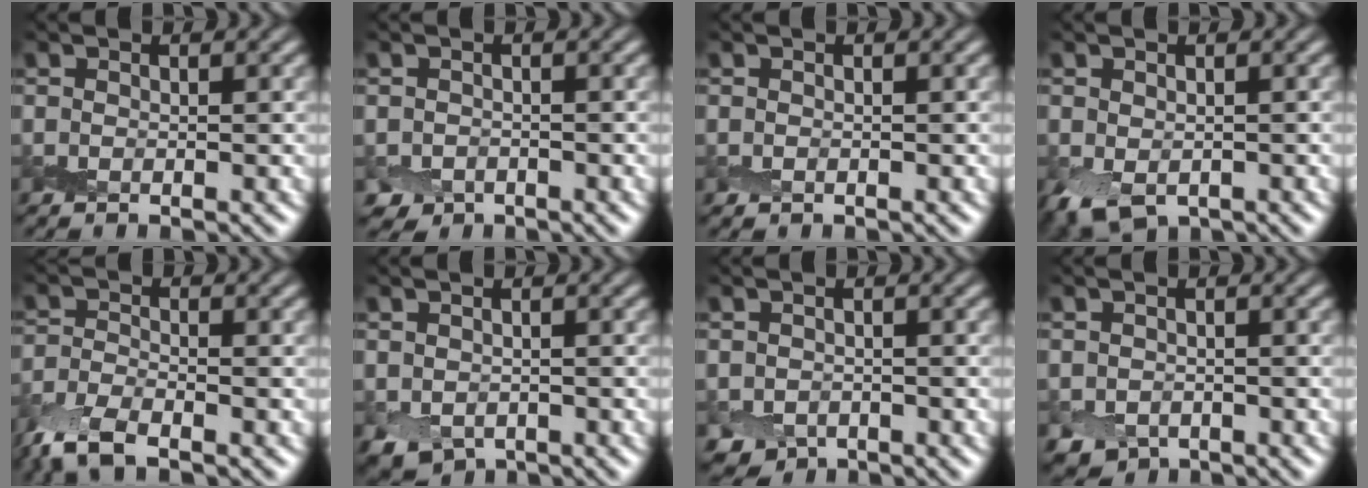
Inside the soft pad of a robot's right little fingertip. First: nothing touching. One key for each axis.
{"total": 1.9, "fx": -1.4, "fy": 1.3, "fz": 0.2, "tx": 0.004, "ty": -0.006, "tz": -0.030}
{"total": 0.0}
{"total": 2.8, "fx": -1.4, "fy": 1.8, "fz": 1.6, "tx": -0.032, "ty": -0.014, "tz": -0.022}
{"total": 4.5, "fx": -3.4, "fy": 1.5, "fz": 2.5, "tx": -0.055, "ty": -0.010, "tz": -0.078}
{"total": 2.6, "fx": -1.2, "fy": 1.8, "fz": 1.4, "tx": -0.025, "ty": -0.010, "tz": -0.019}
{"total": 2.5, "fx": -1.7, "fy": 1.7, "fz": 0.7, "tx": -0.008, "ty": -0.011, "tz": -0.032}
{"total": 2.3, "fx": -1.5, "fy": 1.6, "fz": 0.8, "tx": -0.011, "ty": -0.012, "tz": -0.029}